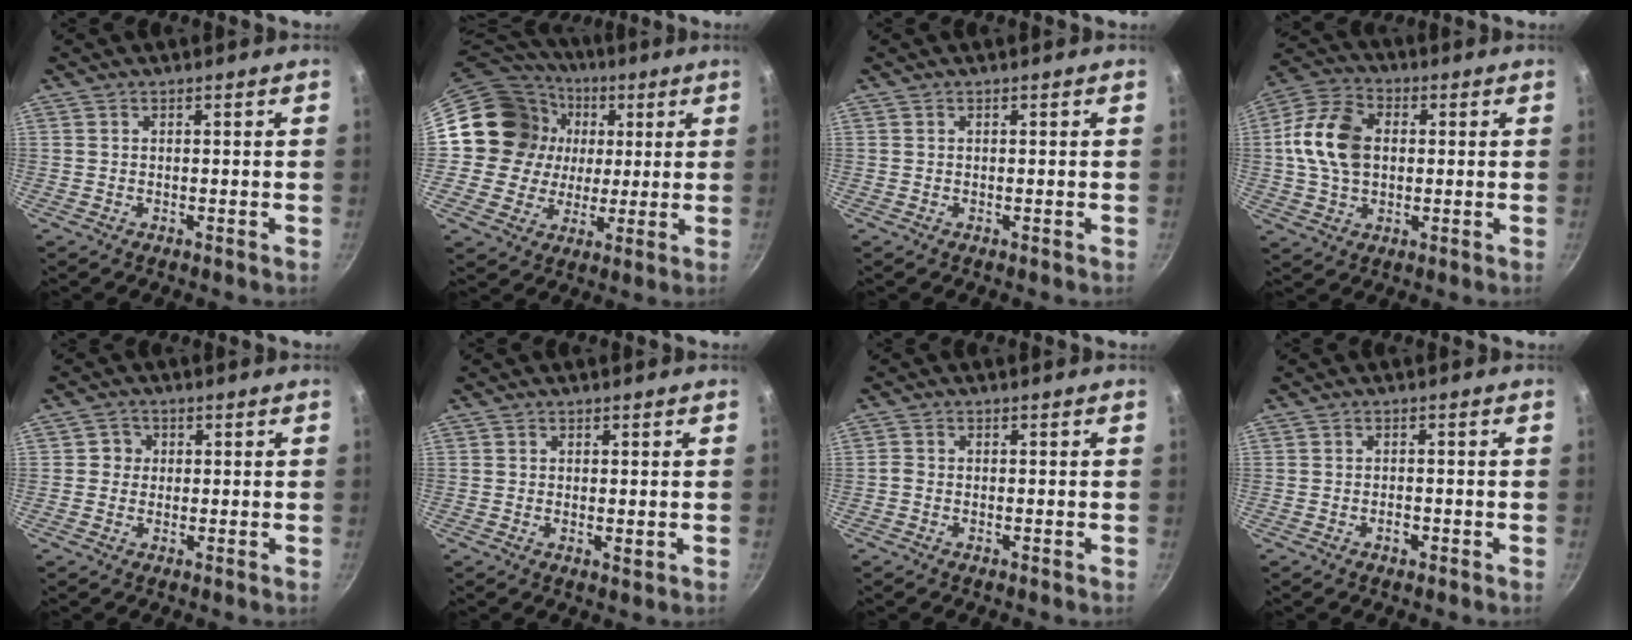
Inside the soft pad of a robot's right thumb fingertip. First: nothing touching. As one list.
[{"total": 17.4, "force": [2.7, 16.2, 5.7], "torque": [-0.082, 0.014, 0.042]}, {"total": 0.0}, {"total": 13.5, "force": [1.2, 9.5, 9.5], "torque": [-0.162, 0.015, 0.009]}, {"total": 2.8, "force": [0.3, 2.7, 0.5], "torque": [0.012, 0.003, -0.002]}, {"total": 1.3, "force": [0.1, 0.7, 1.1], "torque": [-0.019, -0.003, 0.000]}, {"total": 1.3, "force": [-0.8, 0.8, 0.7], "torque": [-0.022, 0.008, -0.020]}, {"total": 1.9, "force": [-0.9, 1.1, 1.2], "torque": [-0.016, 0.009, -0.016]}]